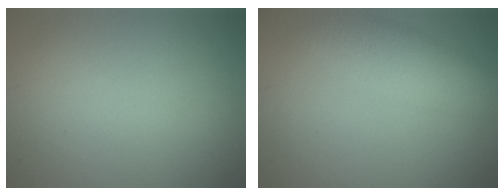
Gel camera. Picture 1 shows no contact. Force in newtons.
{"total": 7.5, "press": 7.5, "slide": 0.3}